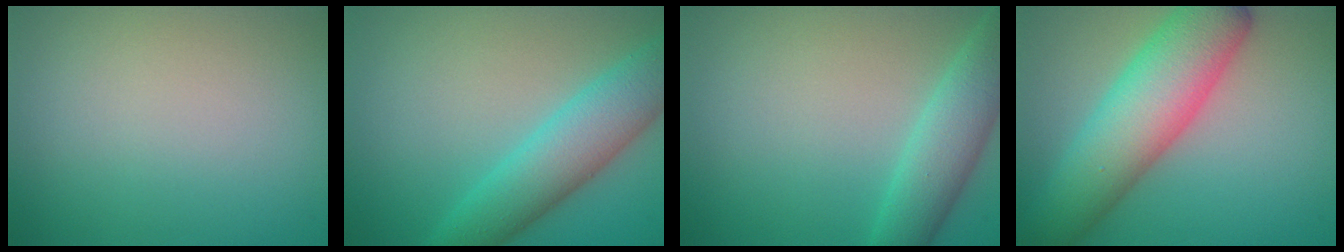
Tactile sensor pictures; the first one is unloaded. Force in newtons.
{"total": 5.9, "press": 5.9, "slide": 0.2}
{"total": 4.2, "press": 4.2, "slide": 0.2}
{"total": 8.3, "press": 8.3, "slide": 0.0}